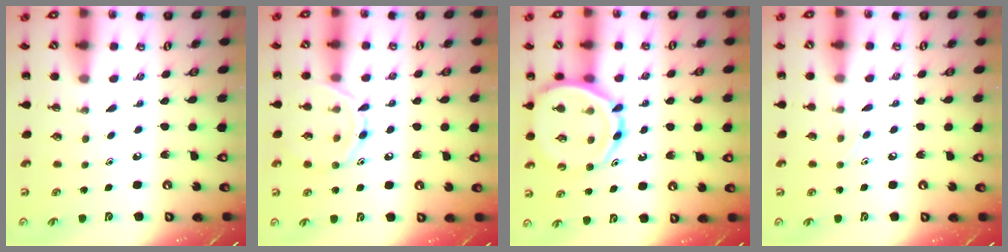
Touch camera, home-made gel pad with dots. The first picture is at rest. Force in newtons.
{"total": 10.0, "press": 10.0, "slide": 0.5}
{"total": 13.8, "press": 13.3, "slide": 3.7}
{"total": 3.9, "press": 3.7, "slide": 1.2}